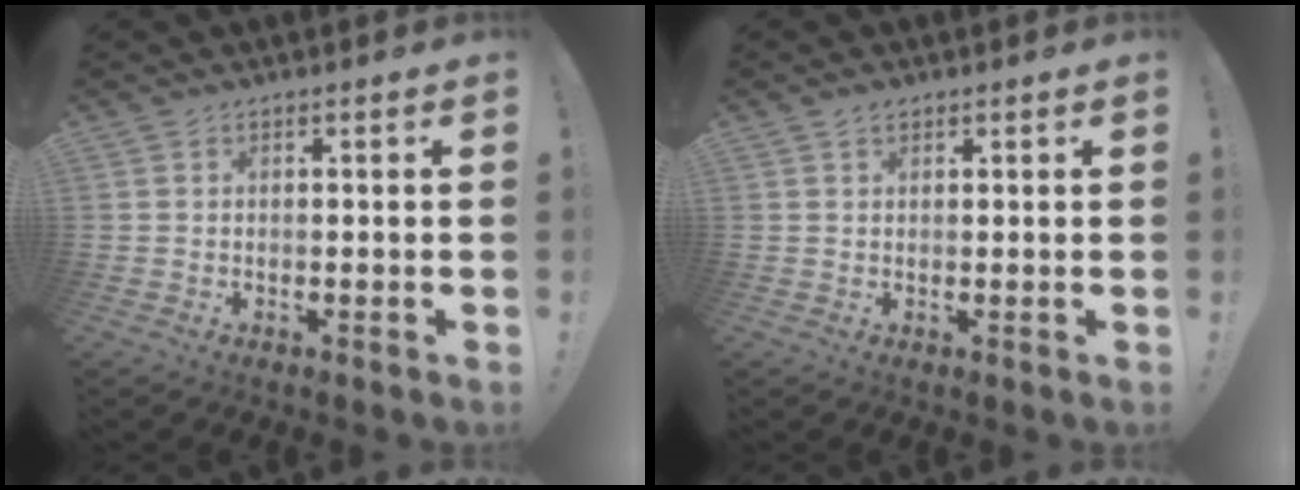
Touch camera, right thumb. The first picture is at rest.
{"total": 1.3, "force": [0.9, 0.8, 0.5], "torque": [-0.009, 0.001, 0.017]}